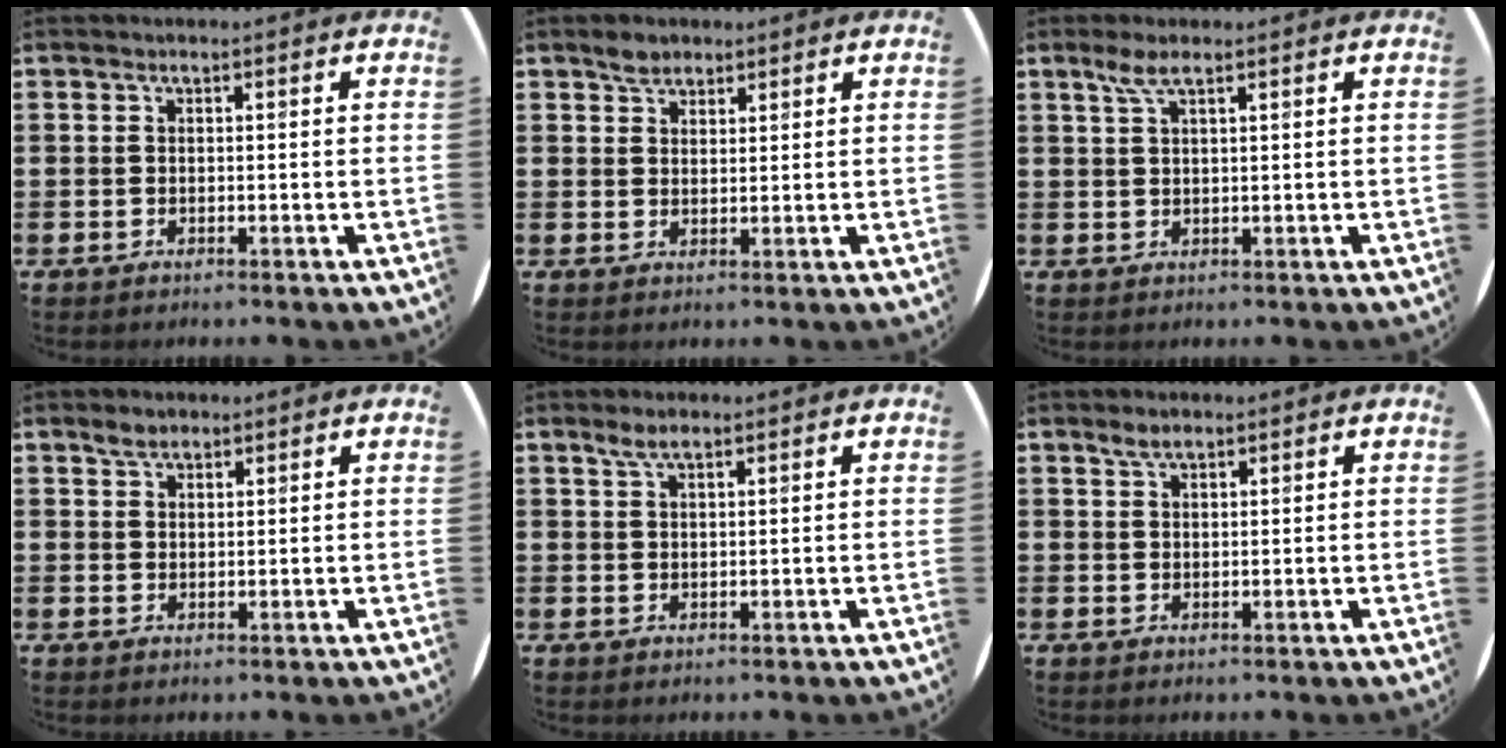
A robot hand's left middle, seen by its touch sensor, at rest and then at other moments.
{"total": 2.4, "force": [2.0, 1.3, 0.4], "torque": [-0.012, 0.002, 0.040]}
{"total": 2.8, "force": [1.7, 0.5, 2.1], "torque": [-0.046, 0.005, 0.030]}
{"total": 2.1, "force": [1.8, 1.0, 0.5], "torque": [-0.005, 0.000, 0.033]}
{"total": 2.3, "force": [1.7, 0.8, 1.4], "torque": [-0.029, 0.005, 0.031]}
{"total": 2.0, "force": [1.6, 0.8, 0.9], "torque": [-0.012, 0.001, 0.028]}